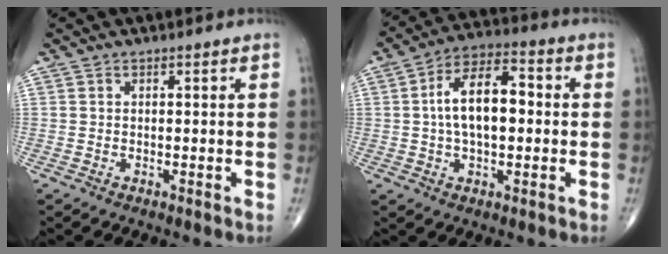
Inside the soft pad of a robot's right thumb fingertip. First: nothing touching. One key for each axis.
{"total": 12.3, "fx": 0.6, "fy": 6.4, "fz": 10.5, "tx": -0.174, "ty": 0.026, "tz": 0.001}